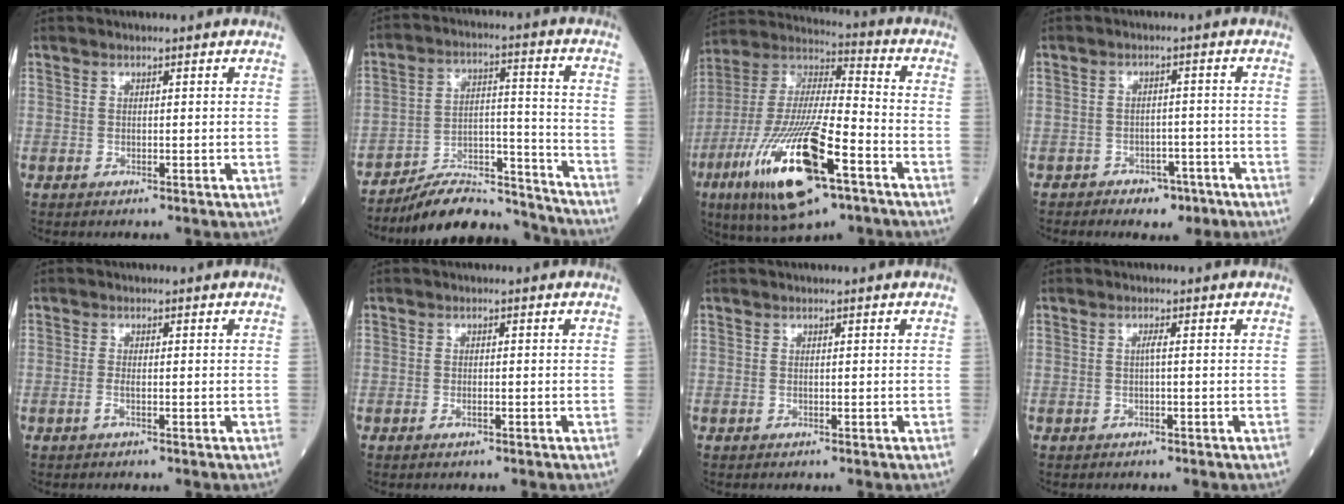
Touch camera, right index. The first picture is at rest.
{"total": 14.2, "force": [-13.7, 2.4, 2.9], "torque": [-0.035, 0.042, -0.222]}
{"total": 22.8, "force": [-10.2, 5.1, 19.8], "torque": [-0.425, -0.042, -0.181]}
{"total": 4.5, "force": [-3.1, 2.7, 1.7], "torque": [-0.019, 0.009, -0.040]}
{"total": 1.1, "force": [-0.4, 0.2, 1.0], "torque": [-0.022, -0.001, -0.008]}
{"total": 1.0, "force": [-0.5, 0.3, 0.9], "torque": [-0.019, -0.001, -0.007]}
{"total": 0.0}
{"total": 0.7, "force": [-0.1, -0.1, 0.7], "torque": [-0.013, 0.001, -0.003]}